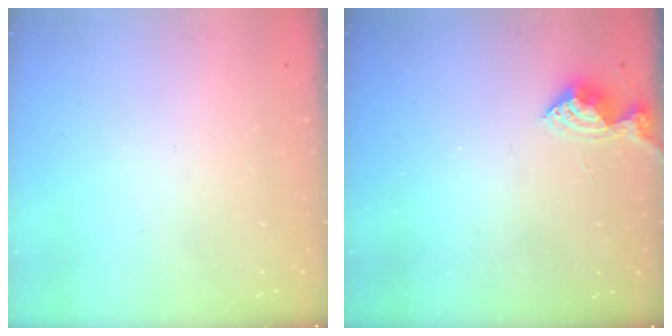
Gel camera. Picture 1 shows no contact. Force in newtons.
{"total": 5.8, "press": 5.8, "slide": 0.7}